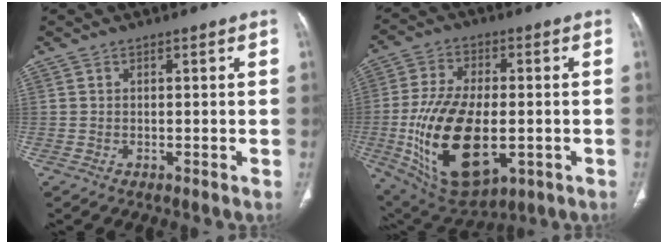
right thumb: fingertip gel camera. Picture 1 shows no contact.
{"total": 21.7, "force": [-4.2, 11.4, 18.0], "torque": [-0.338, -0.007, -0.048]}